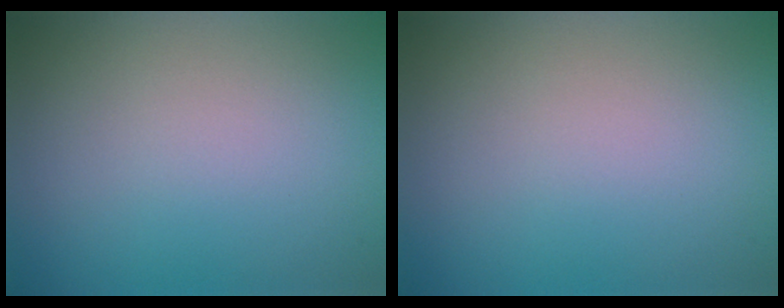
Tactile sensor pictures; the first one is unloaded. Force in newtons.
{"total": 0.0}